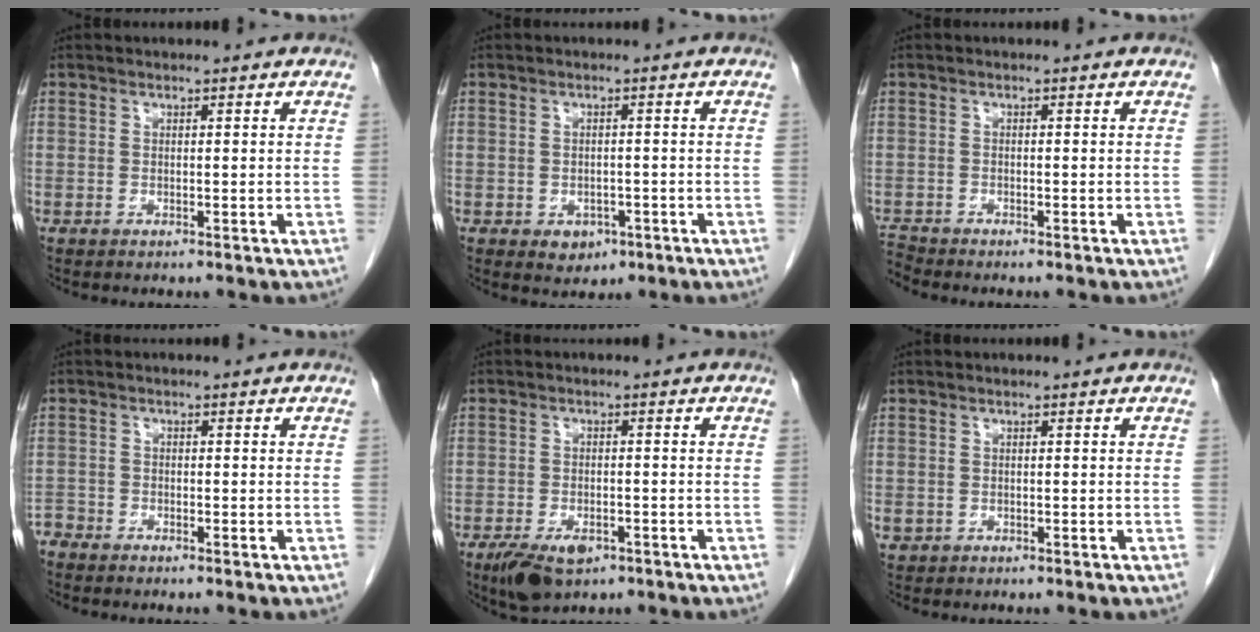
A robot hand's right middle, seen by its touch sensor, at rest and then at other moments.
{"total": 3.0, "force": [-1.3, 2.2, 1.5], "torque": [-0.017, 0.001, -0.007]}
{"total": 1.9, "force": [-1.9, -0.4, -0.2], "torque": [0.000, -0.013, -0.036]}
{"total": 2.2, "force": [-2.1, 0.5, -0.2], "torque": [0.006, -0.003, -0.041]}
{"total": 6.1, "force": [-3.7, 3.1, 3.8], "torque": [-0.069, -0.005, -0.055]}
{"total": 1.1, "force": [-0.3, 1.0, 0.3], "torque": [-0.005, 0.005, 0.000]}